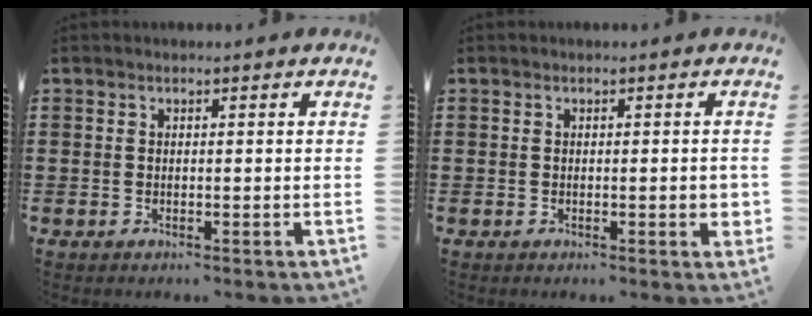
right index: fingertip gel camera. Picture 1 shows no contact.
{"total": 2.1, "force": [-0.2, 0.4, 2.1], "torque": [-0.034, -0.002, -0.003]}